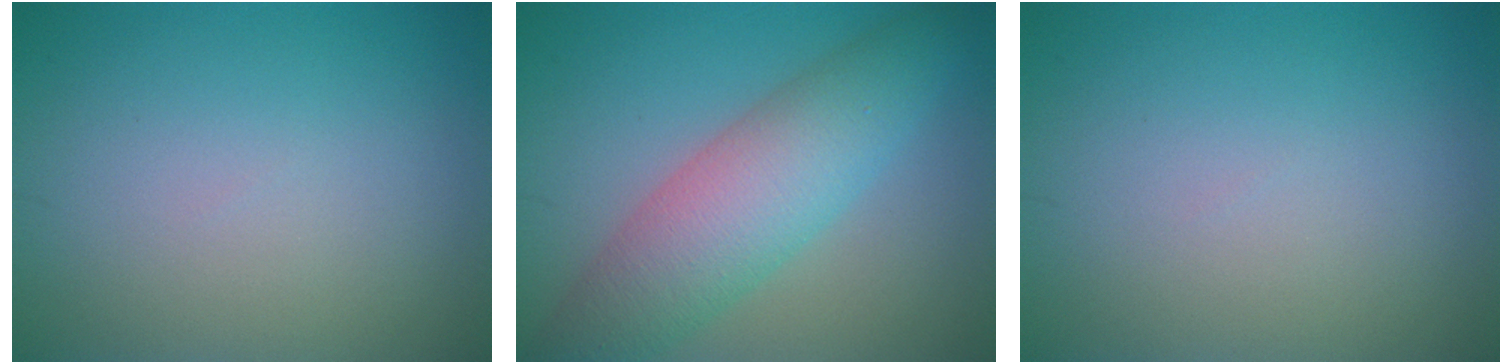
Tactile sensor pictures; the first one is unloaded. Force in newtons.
{"total": 7.1, "press": 7.0, "slide": 0.3}
{"total": 0.0}